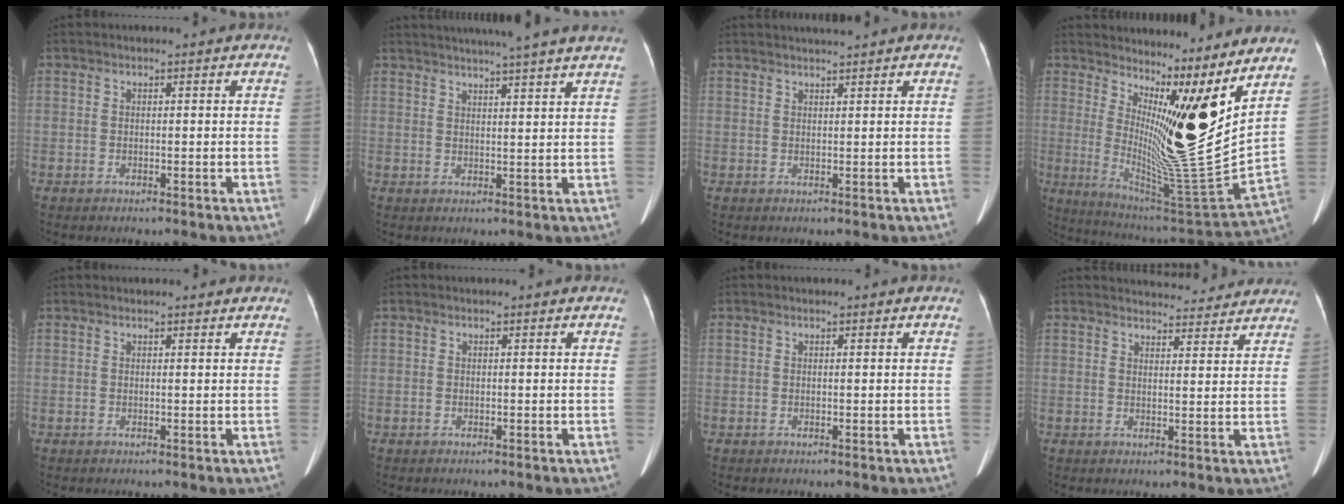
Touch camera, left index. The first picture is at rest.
{"total": 14.1, "force": [12.4, -1.0, 6.6], "torque": [-0.110, 0.005, 0.155]}
{"total": 2.5, "force": [2.4, -0.5, 0.6], "torque": [-0.004, 0.017, 0.042]}
{"total": 18.7, "force": [7.9, 0.7, 16.9], "torque": [-0.270, -0.038, 0.133]}
{"total": 2.8, "force": [2.6, 0.7, 0.9], "torque": [-0.012, 0.020, 0.027]}
{"total": 0.0}
{"total": 0.0}
{"total": 9.7, "force": [9.4, 2.1, 1.5], "torque": [-0.002, 0.008, 0.101]}